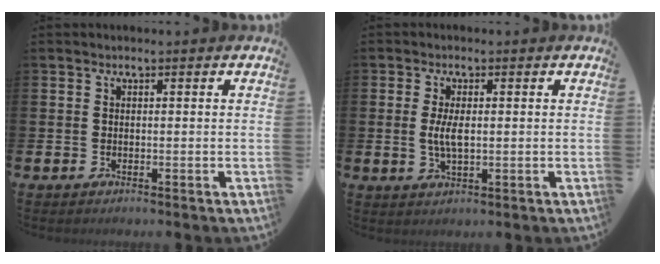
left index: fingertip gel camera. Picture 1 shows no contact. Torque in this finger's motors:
{"motor_torque": [0.16, 0.02, 0.08, 0.14]}